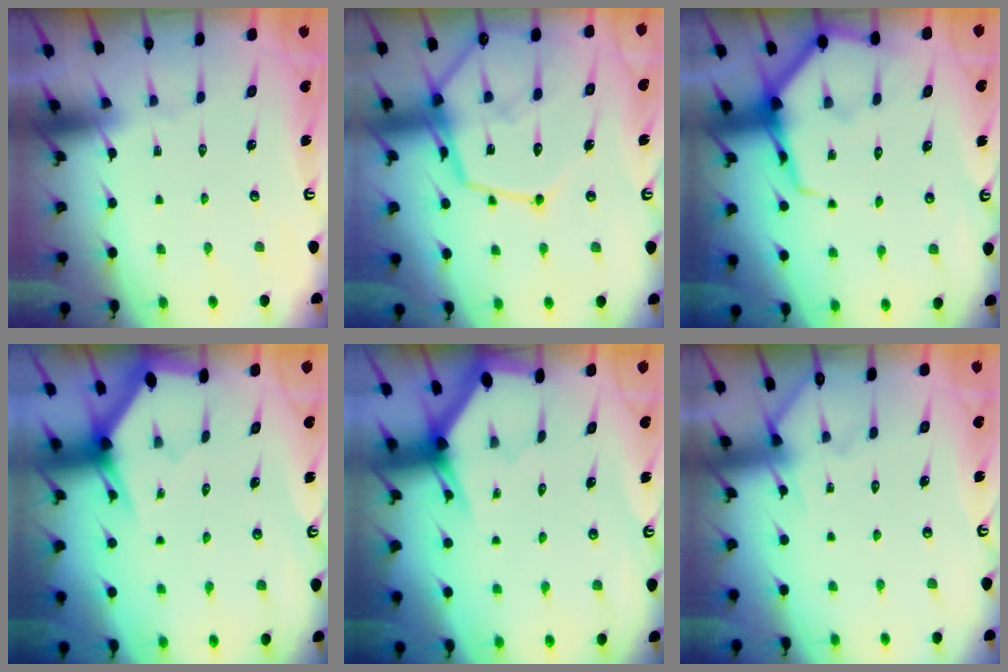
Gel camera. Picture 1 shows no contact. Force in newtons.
{"total": 19.1, "press": 19.0, "slide": 1.7}
{"total": 8.0, "press": 8.0, "slide": 0.9}
{"total": 2.9, "press": 2.9, "slide": 0.0}
{"total": 3.1, "press": 3.1, "slide": 0.0}
{"total": 3.4, "press": 3.4, "slide": 0.3}